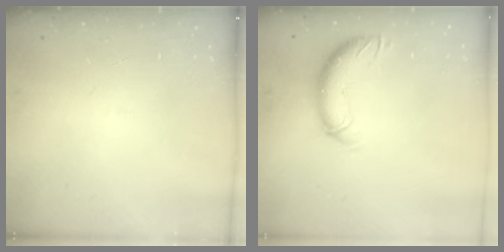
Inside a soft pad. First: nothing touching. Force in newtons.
{"total": 10.3, "press": 10.2, "slide": 1.4}